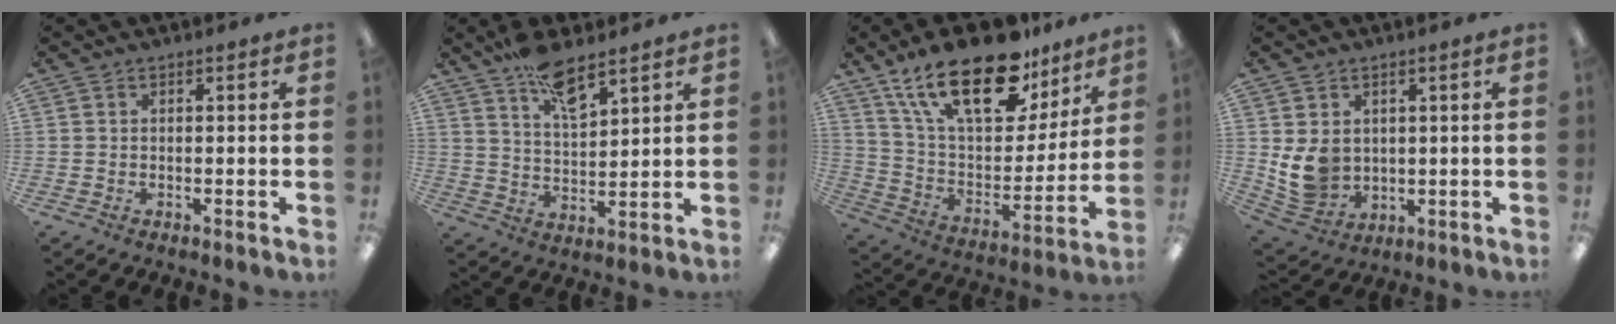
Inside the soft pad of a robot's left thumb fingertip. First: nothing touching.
{"total": 10.1, "force": [7.6, 3.6, 5.6], "torque": [-0.097, -0.040, 0.134]}
{"total": 25.1, "force": [16.5, 11.2, 15.3], "torque": [-0.271, -0.094, 0.286]}
{"total": 8.6, "force": [1.7, 7.3, 4.3], "torque": [-0.107, -0.008, 0.035]}